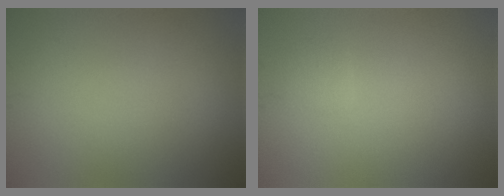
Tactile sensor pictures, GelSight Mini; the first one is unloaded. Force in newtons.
{"total": 0.9, "press": 0.9, "slide": 0.1}